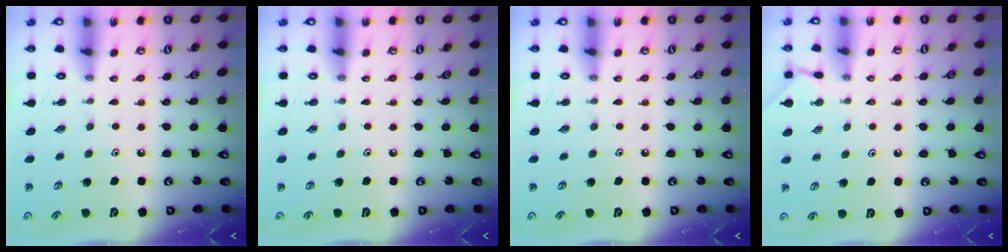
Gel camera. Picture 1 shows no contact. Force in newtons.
{"total": 0.0}
{"total": 0.0}
{"total": 1.9, "press": 1.9, "slide": 0.4}